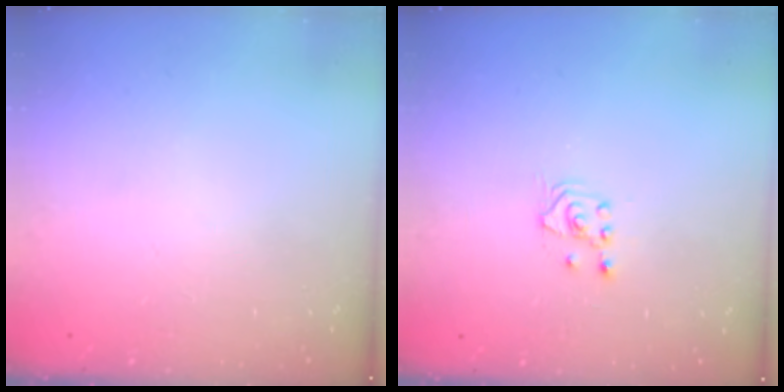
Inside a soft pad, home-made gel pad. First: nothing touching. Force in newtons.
{"total": 2.5, "press": 2.4, "slide": 0.9}